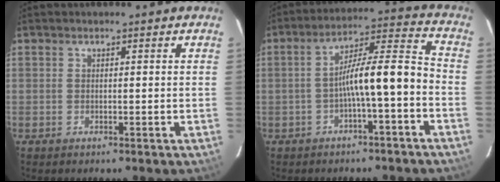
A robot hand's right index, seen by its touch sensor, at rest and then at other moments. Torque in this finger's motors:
{"motor_torque": [1.21, -0.62, 0.83, 0.16]}